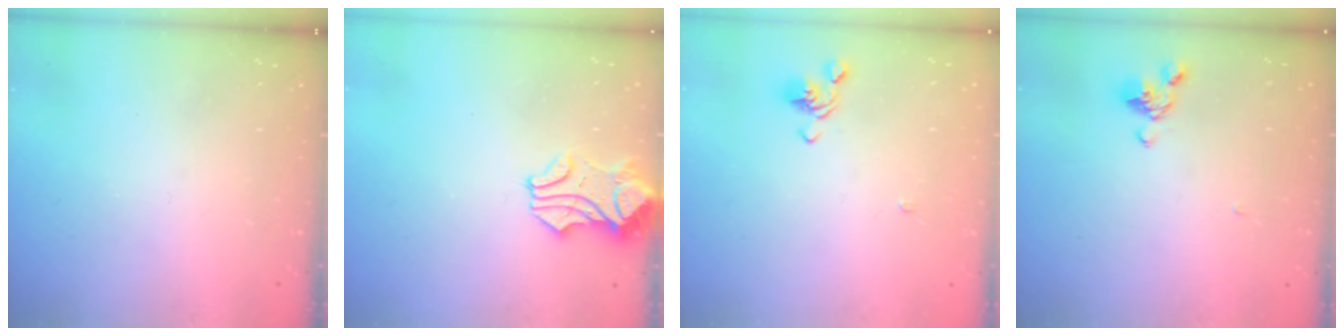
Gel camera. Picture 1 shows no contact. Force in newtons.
{"total": 1.6, "press": 1.3, "slide": 0.9}
{"total": 0.7, "press": 0.0, "slide": 0.7}
{"total": 5.7, "press": 5.6, "slide": 1.1}